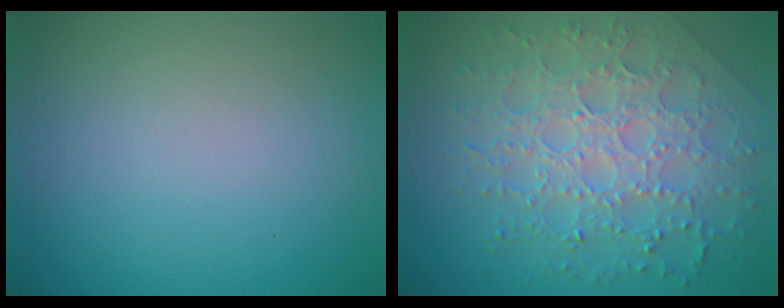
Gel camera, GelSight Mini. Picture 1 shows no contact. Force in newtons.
{"total": 7.7, "press": 5.5, "slide": 5.4}